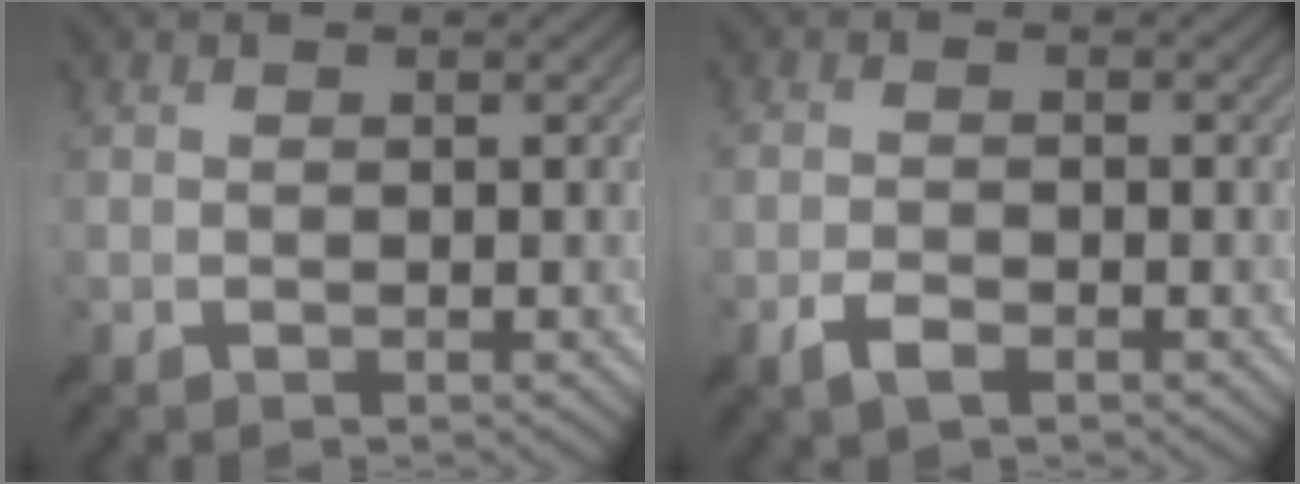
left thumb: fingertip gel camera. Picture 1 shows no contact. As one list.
[{"total": 2.5, "force": [-1.6, 0.8, 1.7], "torque": [-0.036, -0.001, -0.032]}]